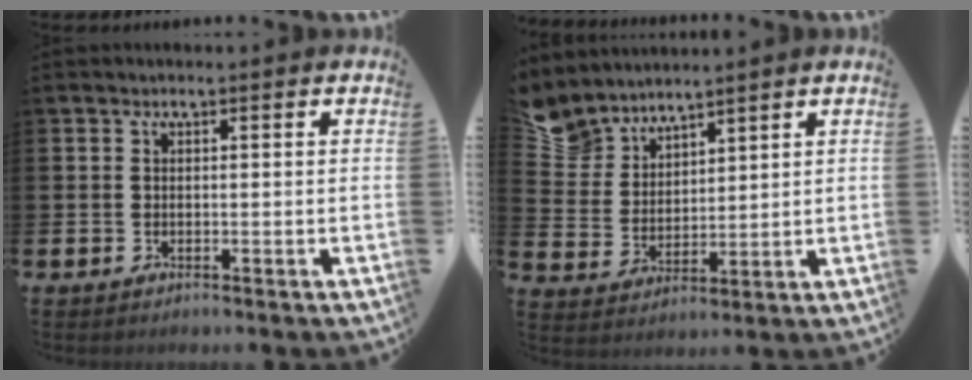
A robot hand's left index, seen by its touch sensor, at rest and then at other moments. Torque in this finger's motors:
{"motor_torque": [0.46, -1.68, 0.08, 0.02]}